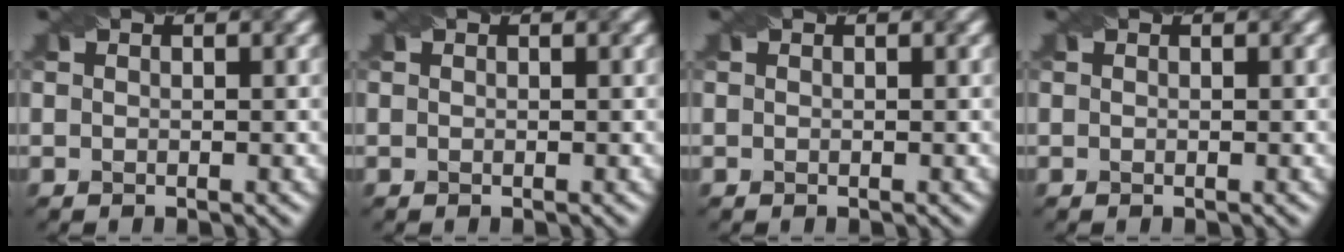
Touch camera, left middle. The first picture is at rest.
{"total": 0.0}
{"total": 0.0}
{"total": 0.0}